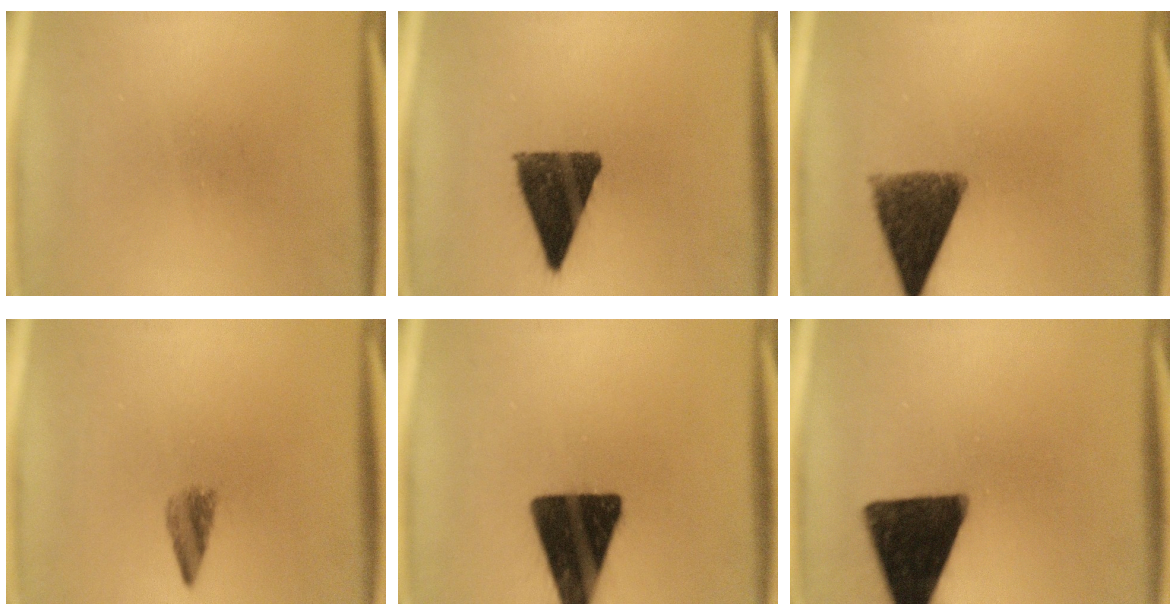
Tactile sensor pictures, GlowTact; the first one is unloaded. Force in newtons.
{"total": 11.9}
{"total": 10.1}
{"total": 2.6}
{"total": 18.0}
{"total": 16.5}